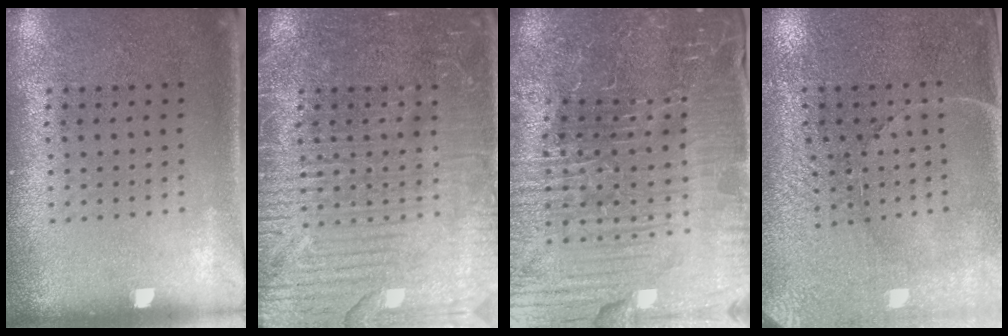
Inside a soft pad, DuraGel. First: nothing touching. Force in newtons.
{"total": 4.5, "press": 4.5, "slide": 0.6}
{"total": 5.9, "press": 5.6, "slide": 1.9}
{"total": 3.3, "press": 3.2, "slide": 0.8}